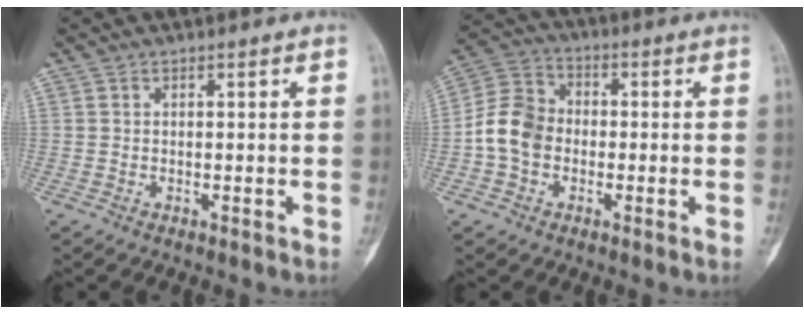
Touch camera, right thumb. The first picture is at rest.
{"total": 9.2, "force": [-1.4, 7.4, 5.3], "torque": [-0.090, 0.030, -0.038]}